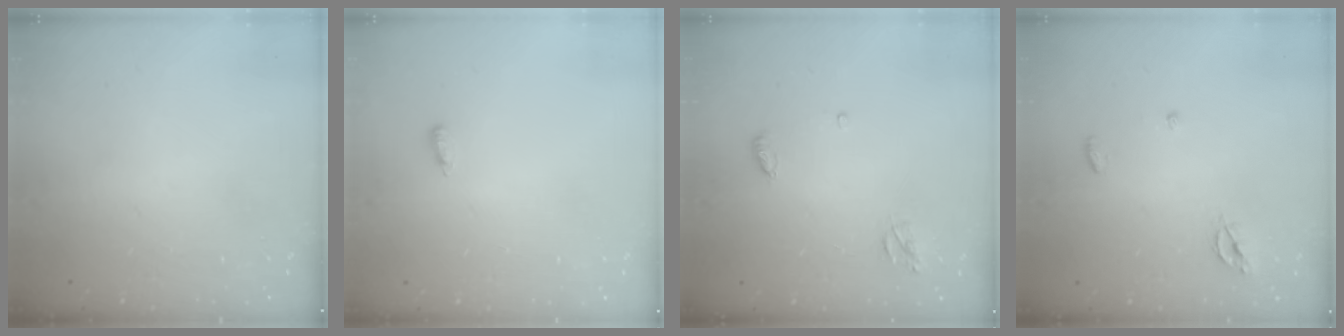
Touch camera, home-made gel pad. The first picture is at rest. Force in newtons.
{"total": 4.4, "press": 3.4, "slide": 2.9}
{"total": 5.1, "press": 5.1, "slide": 0.4}
{"total": 4.2, "press": 4.2, "slide": 0.3}